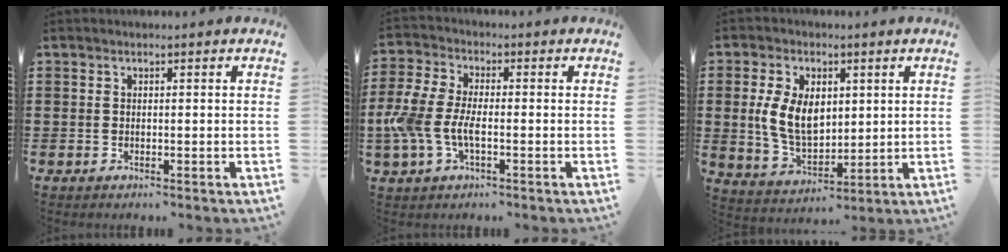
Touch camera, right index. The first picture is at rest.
{"total": 6.8, "force": [-2.0, 3.3, 5.6], "torque": [-0.144, -0.007, -0.046]}
{"total": 8.8, "force": [1.3, 5.6, 6.6], "torque": [-0.157, 0.010, 0.022]}